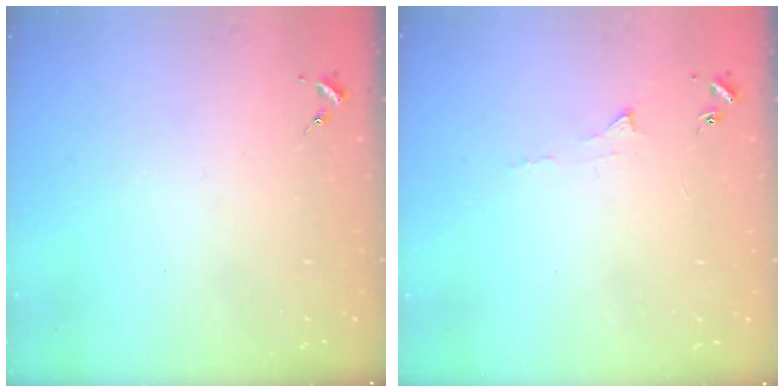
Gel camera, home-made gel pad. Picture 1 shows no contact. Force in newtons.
{"total": 3.5, "press": 3.5, "slide": 0.5}